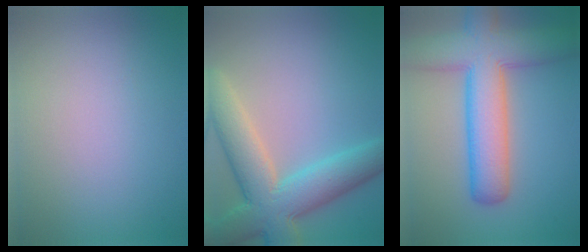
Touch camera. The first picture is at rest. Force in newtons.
{"total": 9.0, "press": 9.0, "slide": 0.3}
{"total": 9.8, "press": 9.8, "slide": 0.3}